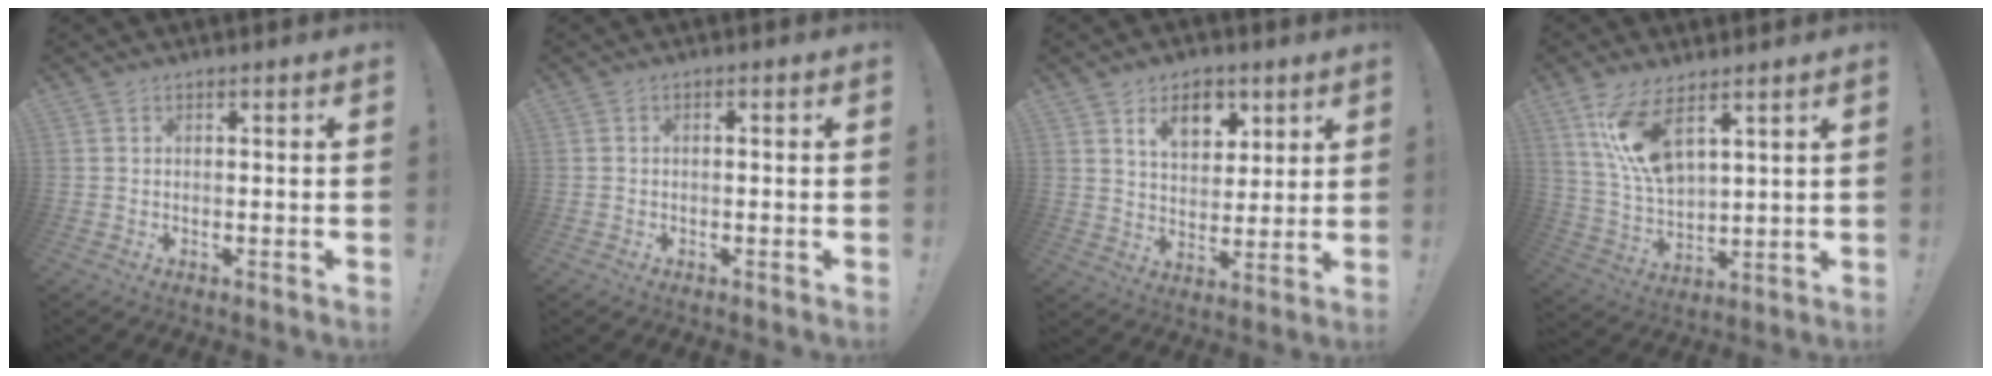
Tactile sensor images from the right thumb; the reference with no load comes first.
{"total": 1.2, "force": [-1.1, 0.1, 0.5], "torque": [-0.006, 0.003, -0.019]}
{"total": 11.2, "force": [6.2, 7.5, 5.5], "torque": [-0.071, -0.029, 0.115]}
{"total": 12.6, "force": [7.6, 5.1, 8.6], "torque": [-0.168, -0.038, 0.139]}